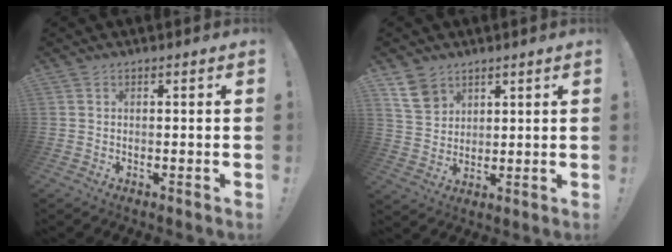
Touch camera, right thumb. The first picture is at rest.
{"total": 8.8, "force": [5.6, 6.4, 2.5], "torque": [-0.034, -0.033, 0.112]}